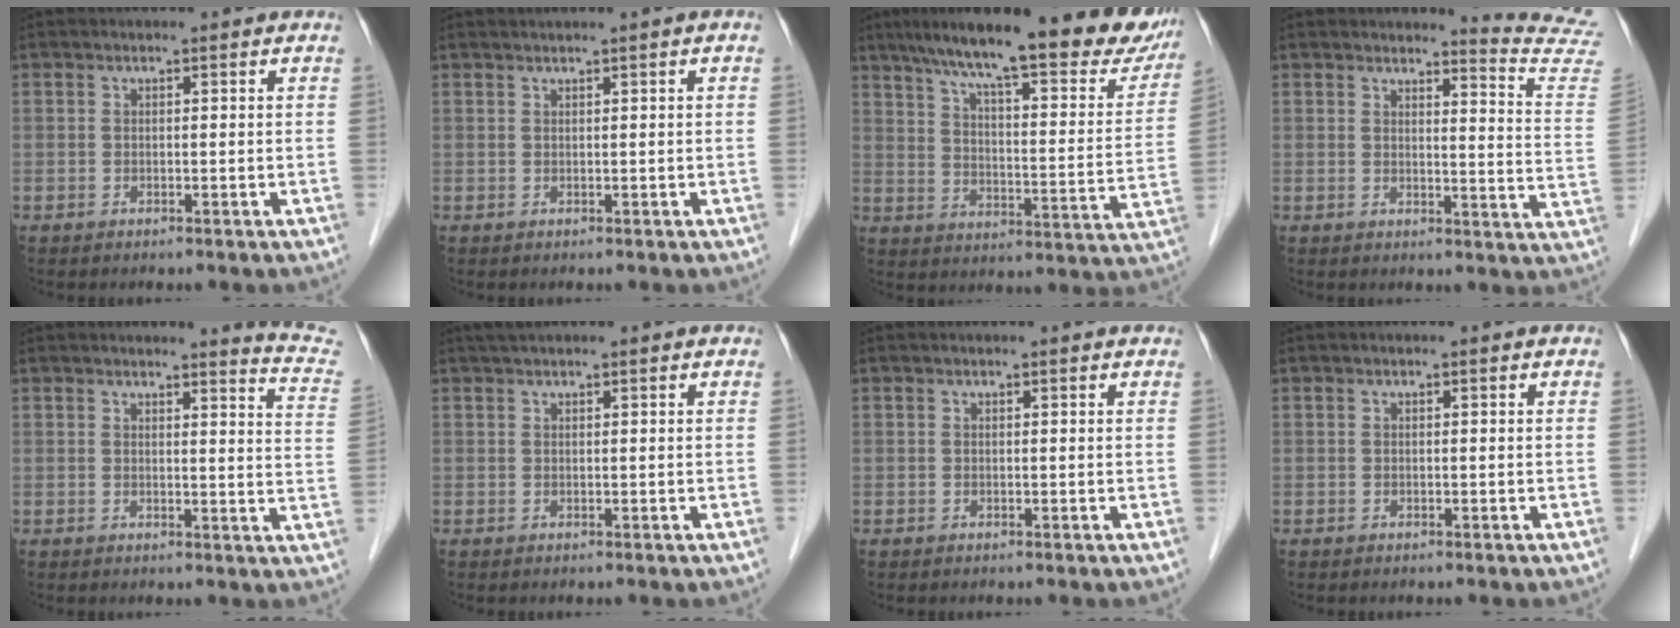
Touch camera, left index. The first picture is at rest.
{"total": 1.1, "force": [0.5, -0.4, 0.9], "torque": [-0.020, 0.003, 0.015]}
{"total": 25.4, "force": [20.2, 4.6, 14.6], "torque": [-0.215, -0.012, 0.266]}
{"total": 10.4, "force": [10.3, -1.6, 0.0], "torque": [-0.003, -0.125, 0.093]}
{"total": 7.8, "force": [7.7, -0.5, 0.8], "torque": [-0.007, -0.079, 0.058]}
{"total": 1.9, "force": [1.6, -0.1, 1.0], "torque": [-0.011, 0.018, 0.029]}
{"total": 0.6, "force": [0.5, 0.0, 0.1], "torque": [-0.008, 0.001, 0.003]}
{"total": 0.0}